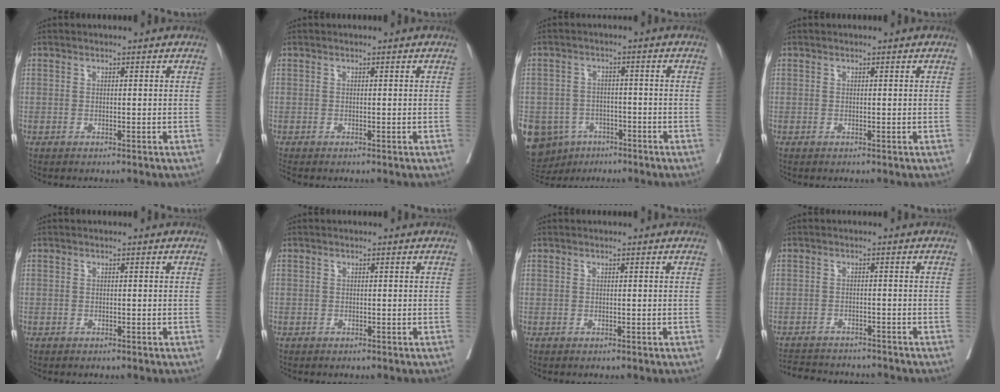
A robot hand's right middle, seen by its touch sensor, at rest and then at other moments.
{"total": 0.0}
{"total": 16.2, "force": [-8.3, 12.6, 5.9], "torque": [-0.168, 0.008, -0.111]}
{"total": 0.0}
{"total": 0.7, "force": [-0.4, 0.6, 0.0], "torque": [-0.002, 0.007, -0.008]}
{"total": 1.0, "force": [-0.4, 0.9, -0.1], "torque": [-0.001, 0.008, -0.009]}
{"total": 0.0}
{"total": 10.5, "force": [-9.7, 2.3, 3.0], "torque": [-0.057, 0.003, -0.132]}